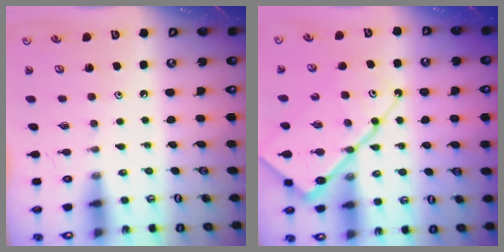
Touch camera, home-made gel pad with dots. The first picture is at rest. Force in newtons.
{"total": 16.5, "press": 16.4, "slide": 1.7}